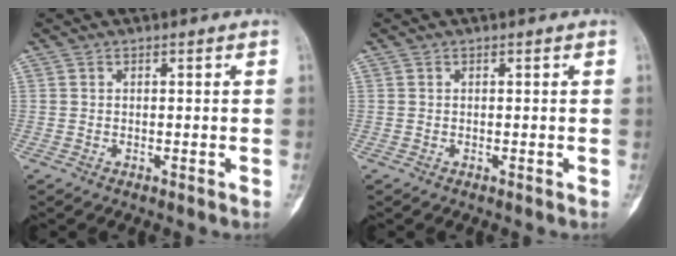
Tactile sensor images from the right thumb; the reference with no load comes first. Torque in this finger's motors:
{"motor_torque": [0.00, 0.00, 0.04, -0.04, 0.00]}